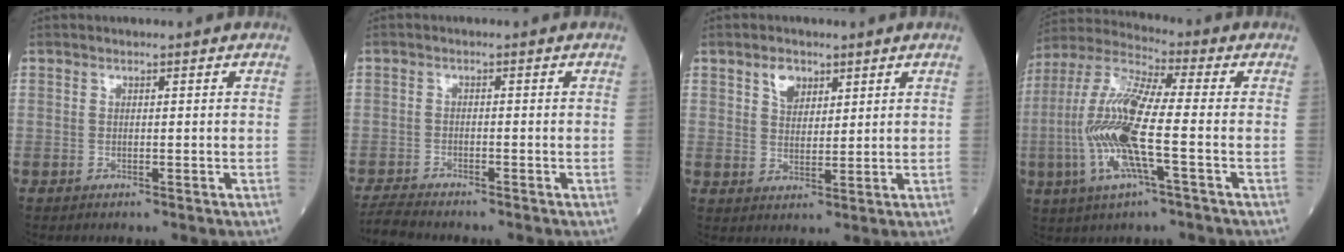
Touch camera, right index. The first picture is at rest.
{"total": 2.6, "force": [-2.5, -0.1, 0.9], "torque": [-0.022, -0.011, -0.044]}
{"total": 3.8, "force": [2.3, 2.3, 2.0], "torque": [-0.037, 0.005, 0.043]}
{"total": 15.0, "force": [-2.7, 1.7, 14.6], "torque": [-0.315, -0.002, -0.058]}